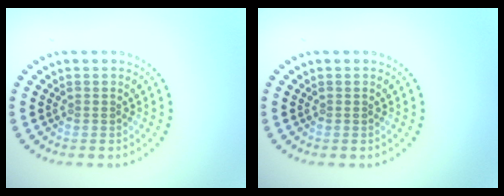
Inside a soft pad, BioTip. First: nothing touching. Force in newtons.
{"total": 0.0}